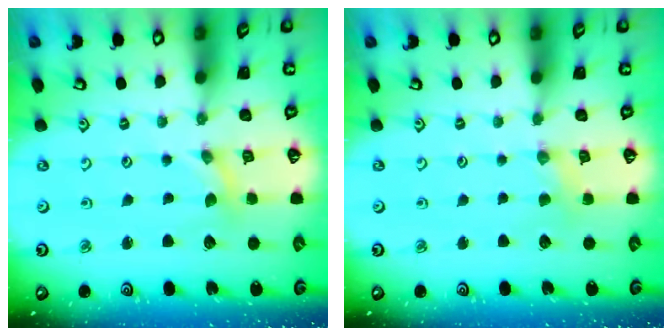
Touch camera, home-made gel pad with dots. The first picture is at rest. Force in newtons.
{"total": 2.4, "press": 2.4, "slide": 0.5}